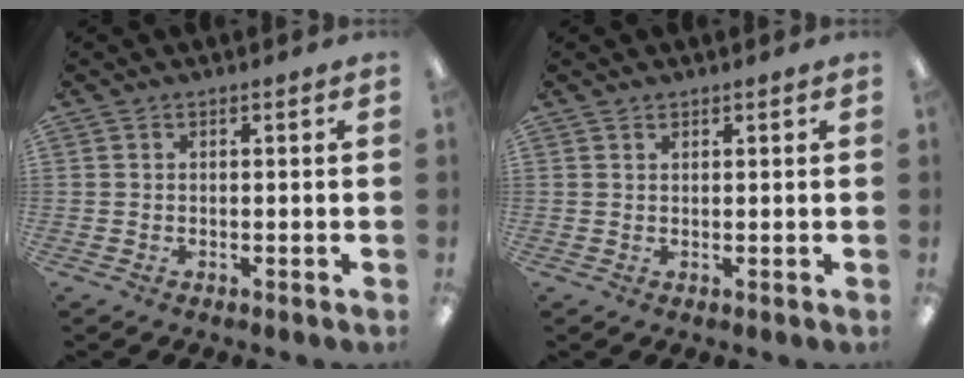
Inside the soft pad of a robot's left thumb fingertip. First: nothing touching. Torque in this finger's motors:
{"motor_torque": [-0.13, -0.02, -0.28, 0.00, 0.02]}